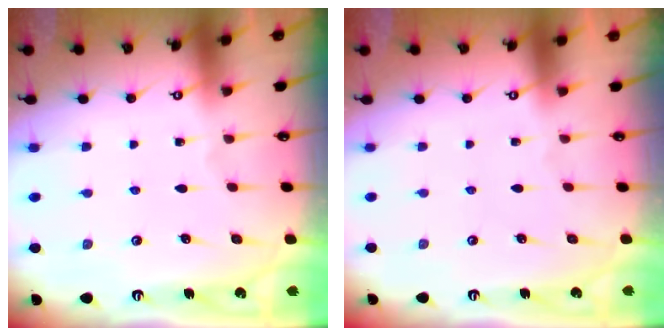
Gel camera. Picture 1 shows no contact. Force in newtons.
{"total": 1.5, "press": 1.4, "slide": 0.6}